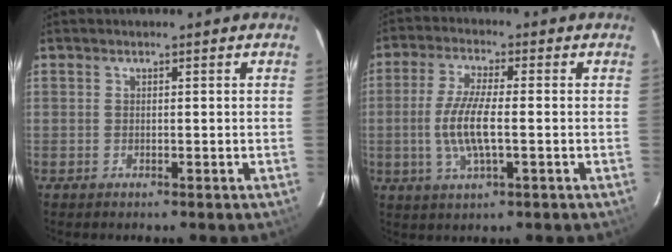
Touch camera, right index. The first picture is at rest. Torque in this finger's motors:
{"motor_torque": [0.47, -0.26, 0.37, 0.14]}